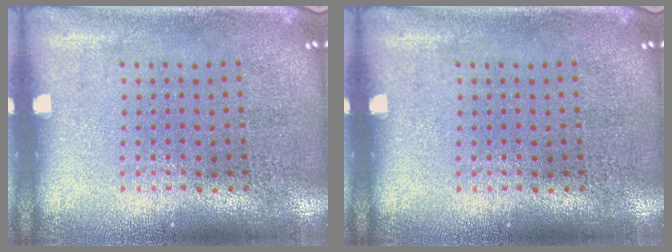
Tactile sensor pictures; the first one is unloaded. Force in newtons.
{"total": 0.0}